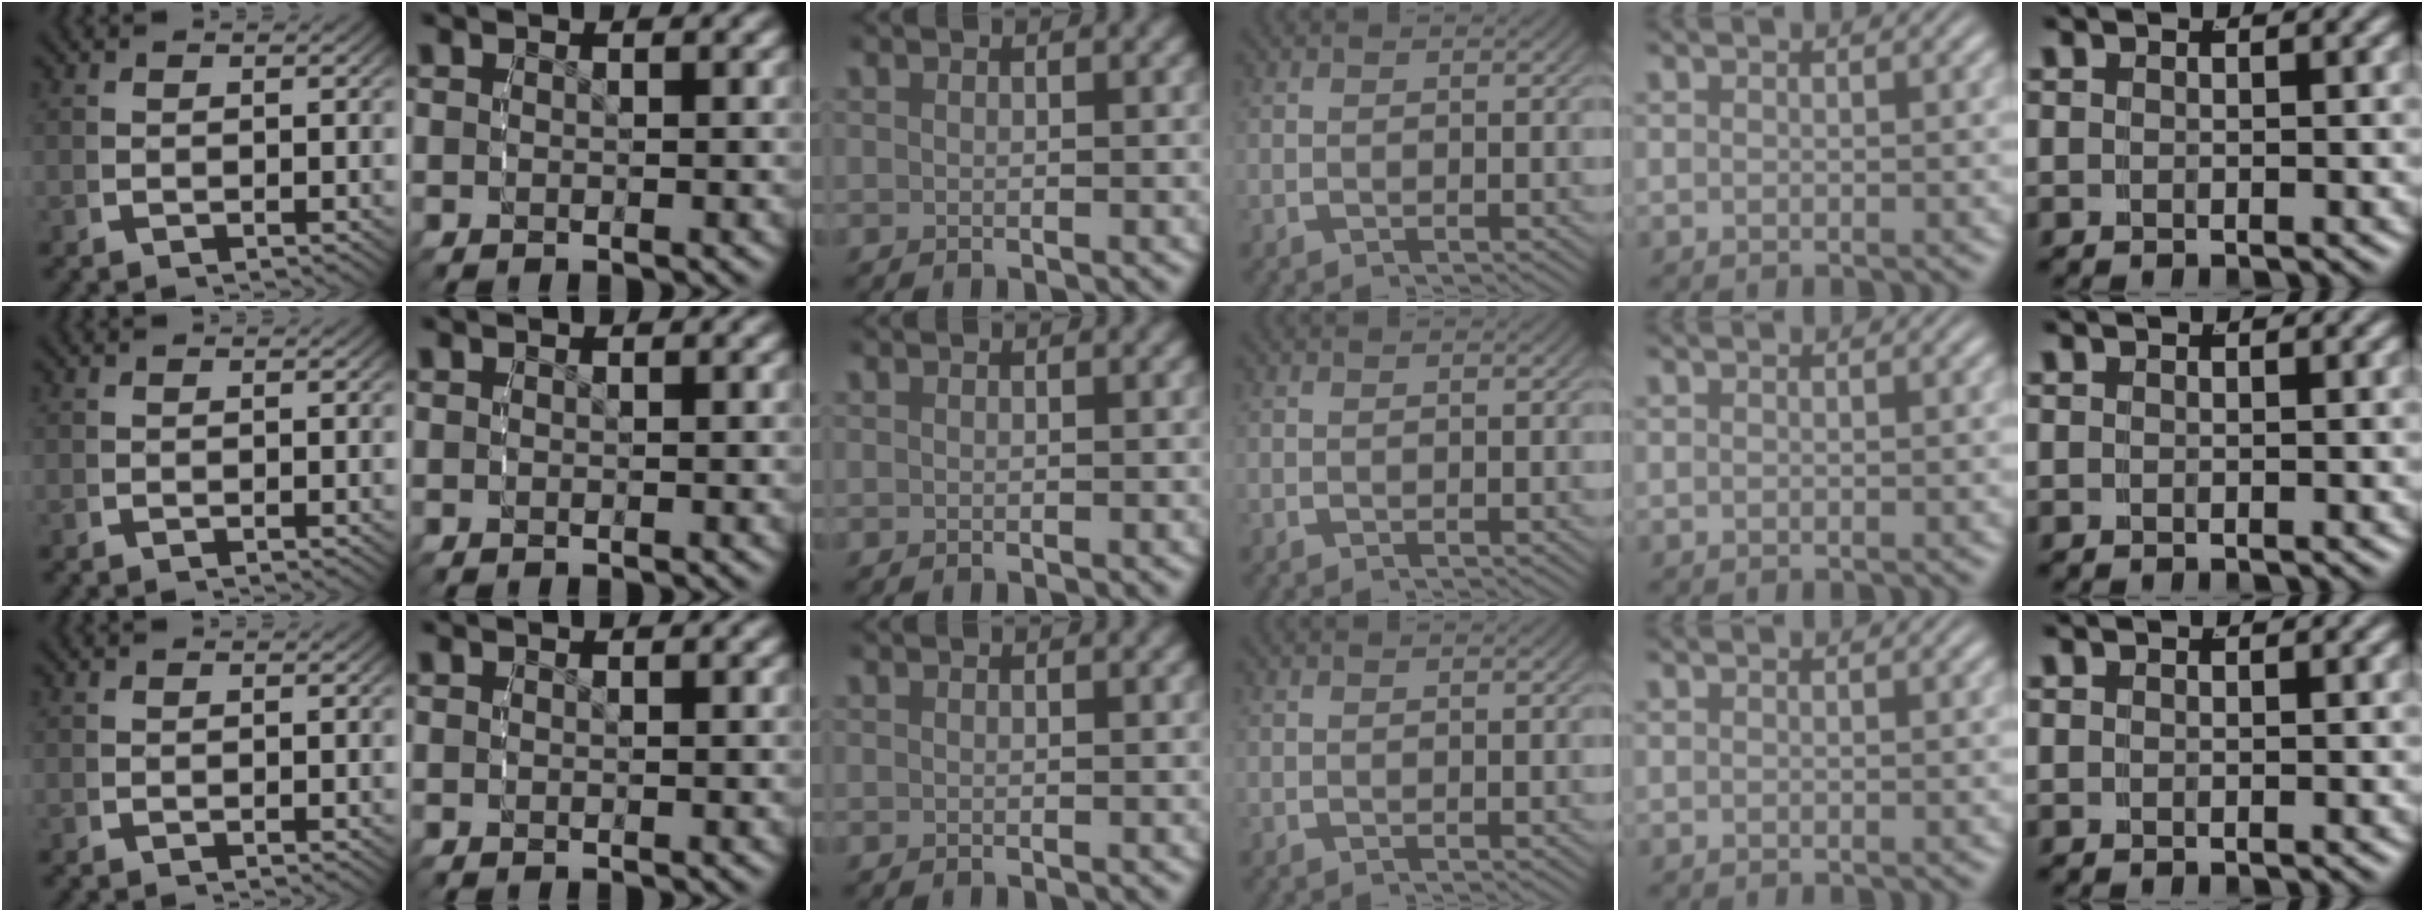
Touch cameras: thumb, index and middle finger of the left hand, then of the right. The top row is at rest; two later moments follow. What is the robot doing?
{"motion": "reach", "object": "pen bag"}